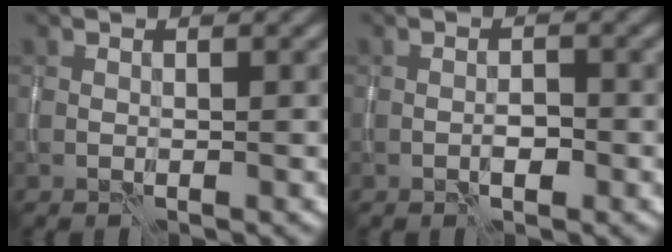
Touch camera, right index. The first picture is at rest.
{"total": 1.6, "force": [-0.9, 0.6, 1.1], "torque": [-0.016, 0.002, -0.015]}